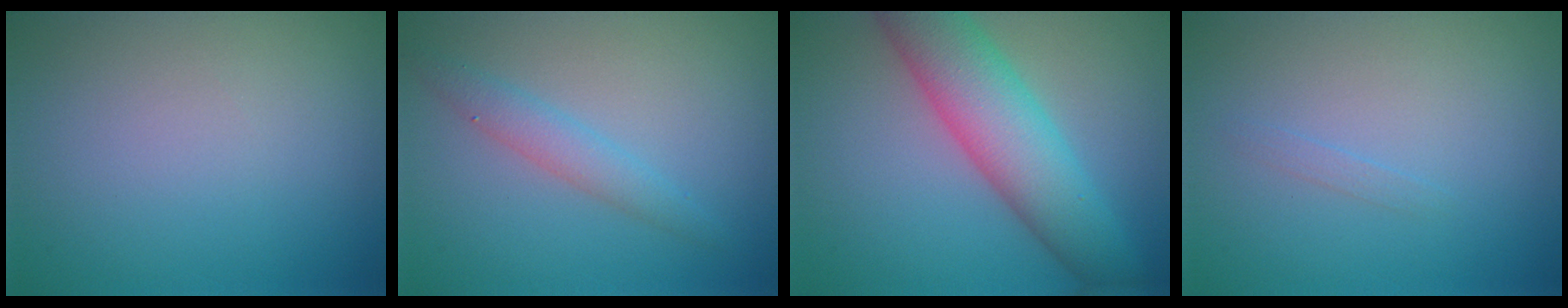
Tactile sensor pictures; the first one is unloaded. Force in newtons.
{"total": 2.2, "press": 2.2, "slide": 0.0}
{"total": 7.8, "press": 7.8, "slide": 0.1}
{"total": 0.5, "press": 0.5, "slide": 0.1}